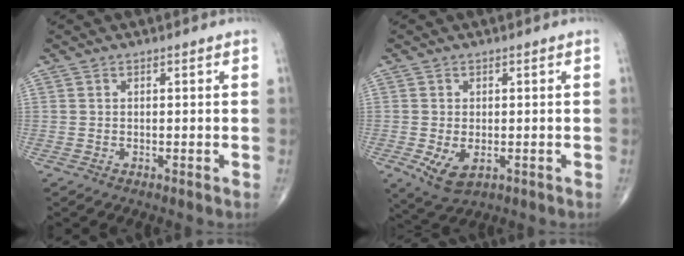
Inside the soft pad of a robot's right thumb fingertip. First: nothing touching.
{"total": 5.4, "force": [-1.3, 3.1, 4.2], "torque": [-0.079, -0.011, -0.013]}